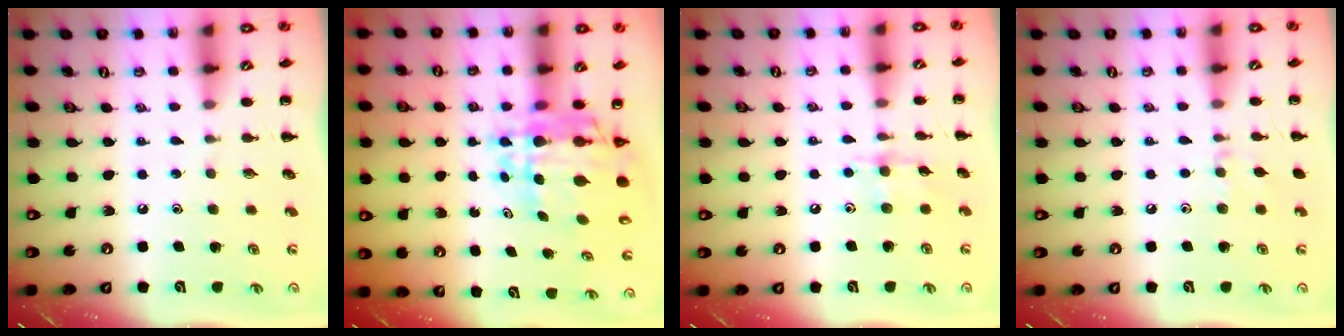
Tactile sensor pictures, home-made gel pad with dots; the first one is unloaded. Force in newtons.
{"total": 9.9, "press": 9.5, "slide": 2.7}
{"total": 6.6, "press": 6.6, "slide": 0.6}
{"total": 6.0, "press": 5.7, "slide": 1.9}